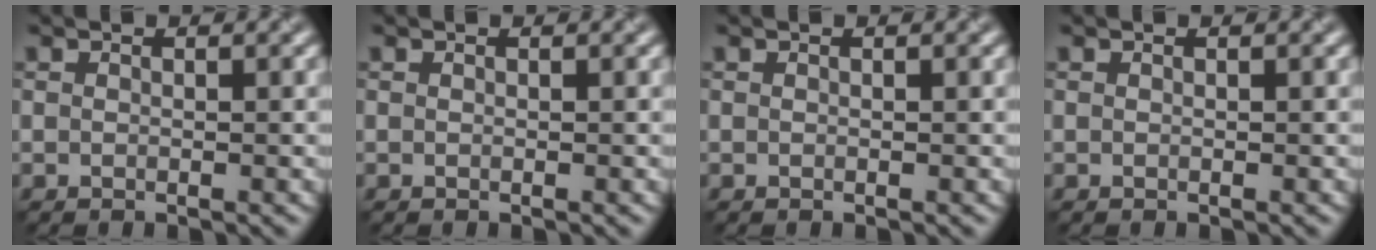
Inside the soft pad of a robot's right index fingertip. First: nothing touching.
{"total": 0.0}
{"total": 0.0}
{"total": 0.0}